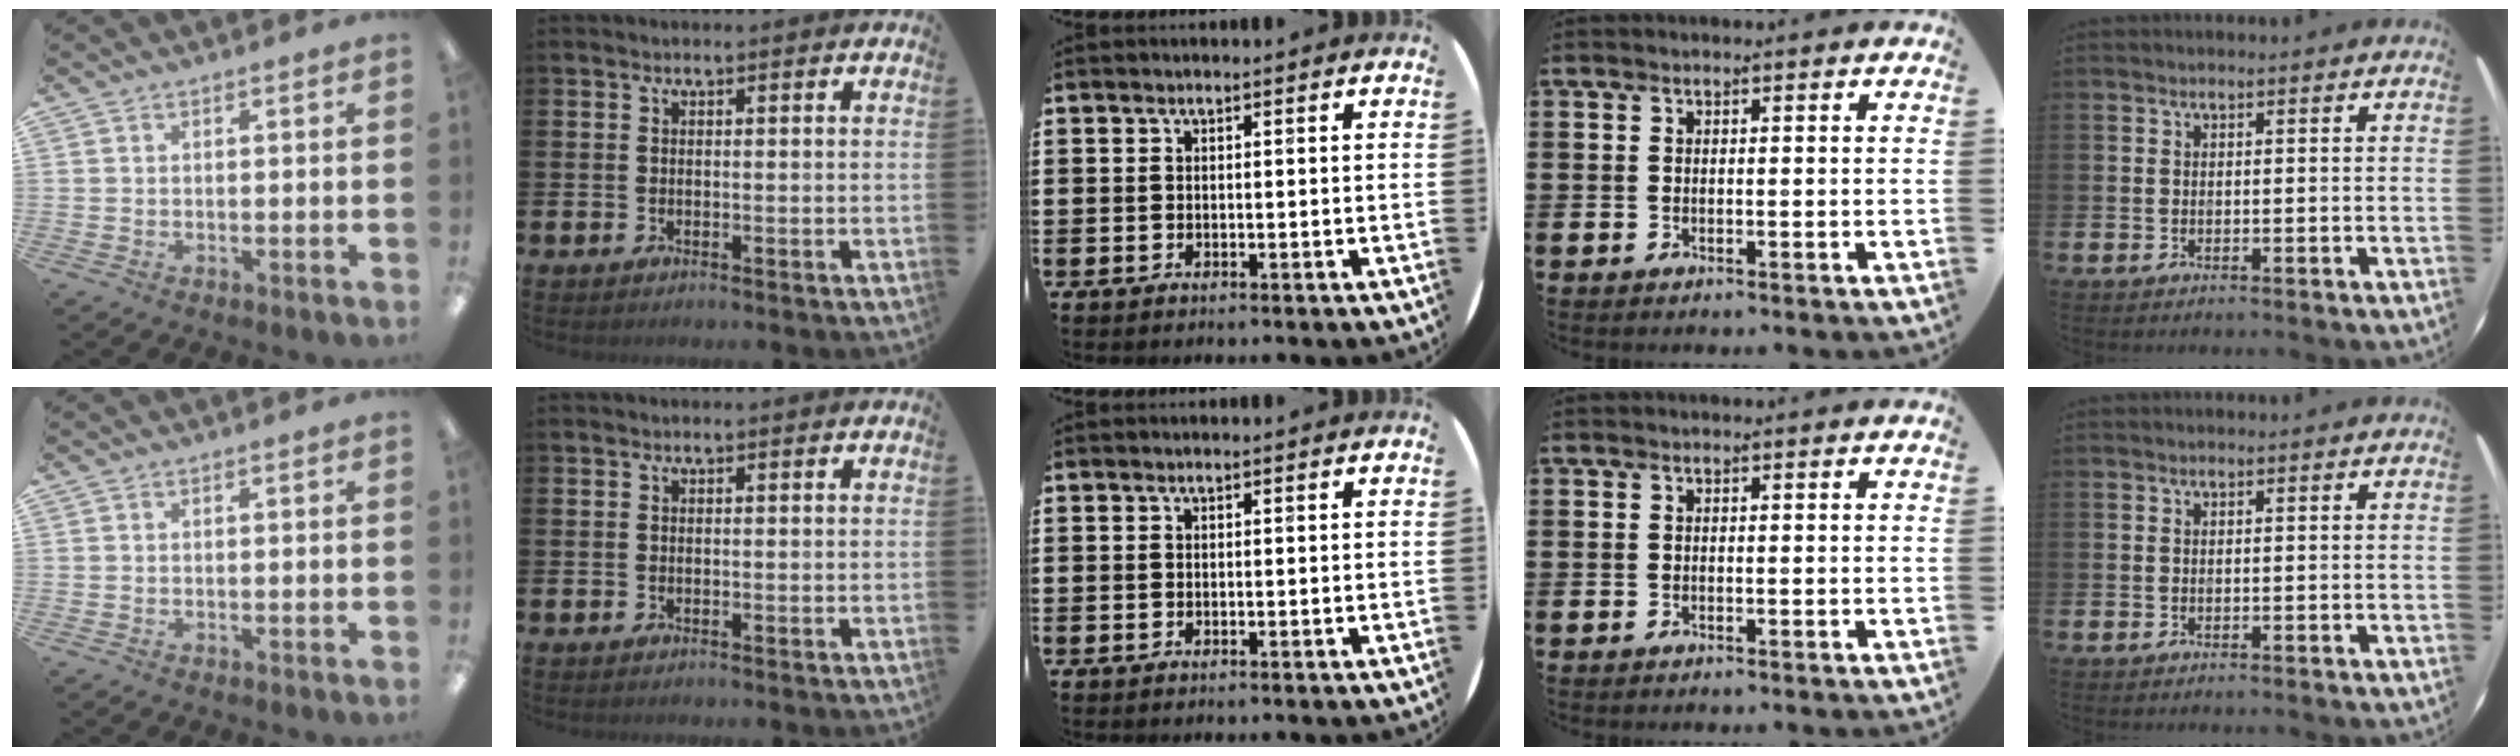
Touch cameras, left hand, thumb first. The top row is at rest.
{}